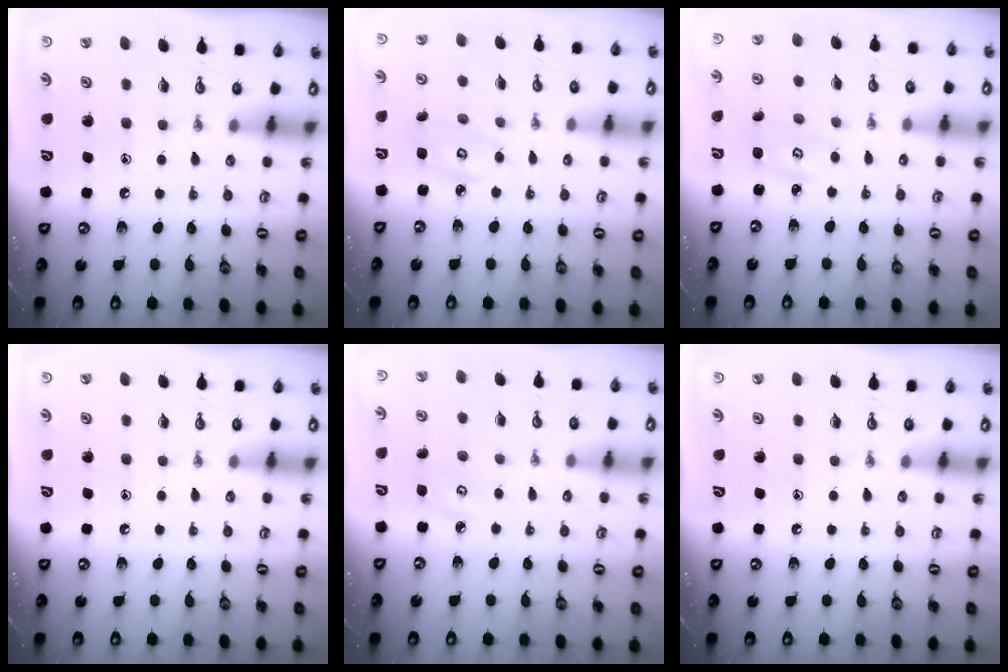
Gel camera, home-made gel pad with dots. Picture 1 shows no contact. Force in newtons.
{"total": 3.8, "press": 3.8, "slide": 0.3}
{"total": 2.7, "press": 2.7, "slide": 0.1}
{"total": 0.0}
{"total": 4.0, "press": 4.0, "slide": 0.5}
{"total": 0.0}